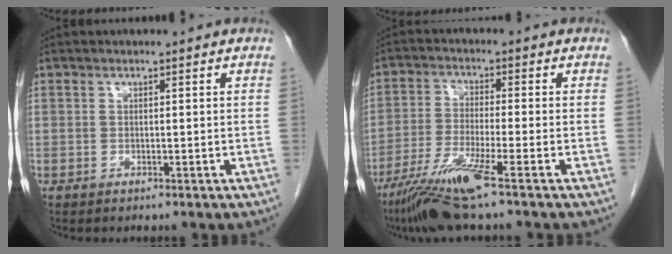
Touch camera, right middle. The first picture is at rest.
{"total": 9.3, "force": [-5.9, -0.6, 7.2], "torque": [-0.144, -0.030, -0.112]}